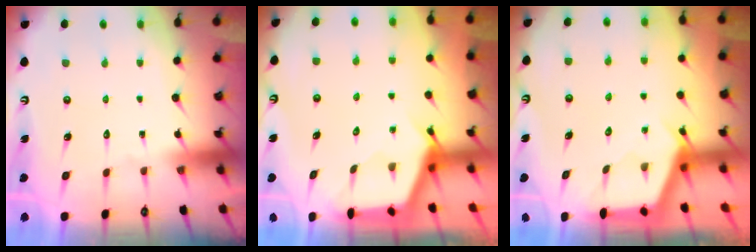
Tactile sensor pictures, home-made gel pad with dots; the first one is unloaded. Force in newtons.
{"total": 2.7, "press": 2.7, "slide": 0.3}
{"total": 2.7, "press": 2.7, "slide": 0.3}